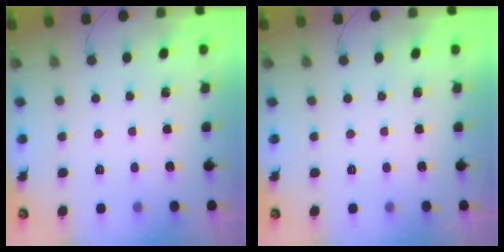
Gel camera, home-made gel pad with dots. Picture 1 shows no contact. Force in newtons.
{"total": 0.0}